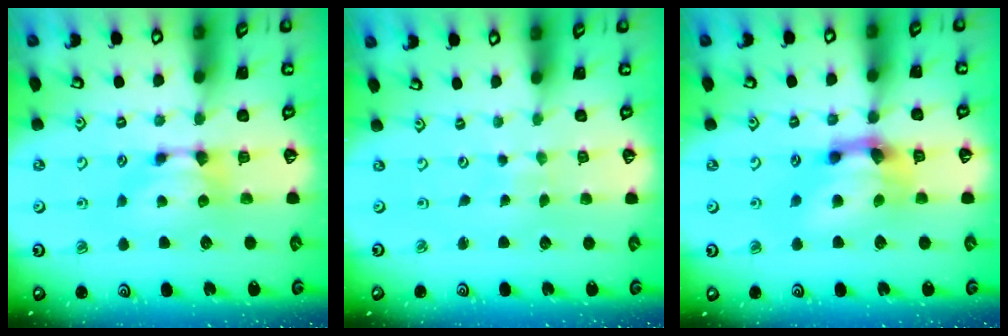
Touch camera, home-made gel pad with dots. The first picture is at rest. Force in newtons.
{"total": 5.7, "press": 5.7, "slide": 0.3}
{"total": 5.9, "press": 5.5, "slide": 2.2}